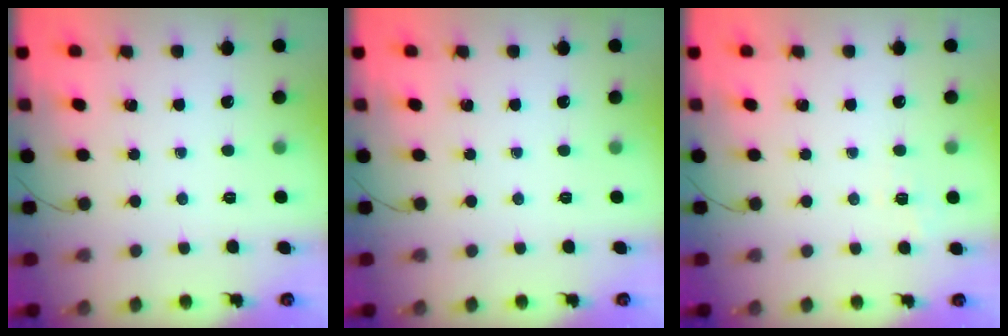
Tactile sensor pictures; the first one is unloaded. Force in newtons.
{"total": 0.0}
{"total": 1.2, "press": 0.0, "slide": 1.2}